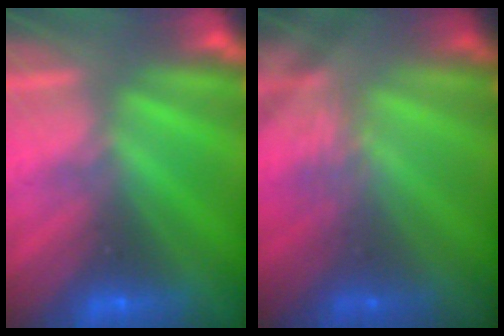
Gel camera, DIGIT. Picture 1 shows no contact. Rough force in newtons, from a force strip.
{"total": 2.2}